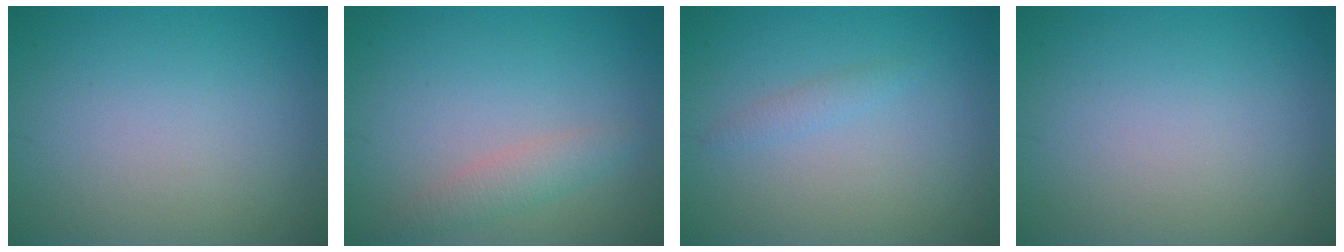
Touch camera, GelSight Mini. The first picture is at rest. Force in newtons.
{"total": 2.0, "press": 2.0, "slide": 0.1}
{"total": 1.0, "press": 1.0, "slide": 0.1}
{"total": 0.0}